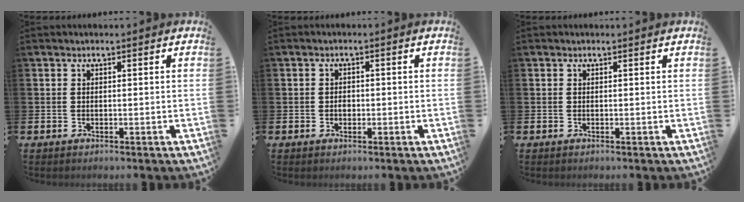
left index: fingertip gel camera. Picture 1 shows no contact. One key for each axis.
{"total": 1.2, "fx": -0.2, "fy": 0.9, "fz": 0.7, "tx": 0.000, "ty": -0.001, "tz": -0.008}
{"total": 0.0}